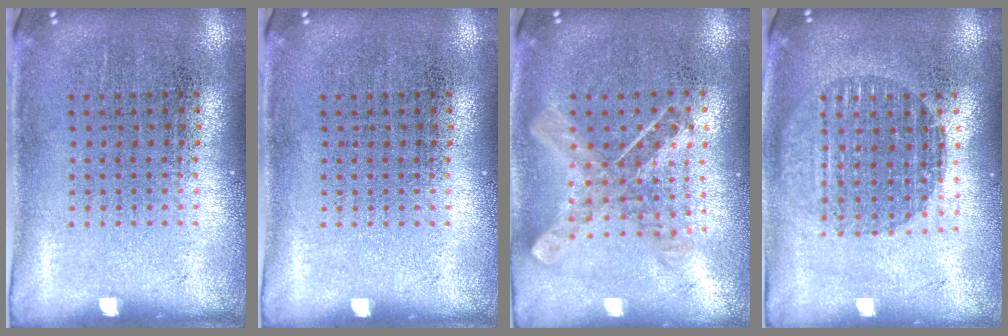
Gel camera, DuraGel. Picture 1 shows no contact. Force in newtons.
{"total": 0.0}
{"total": 0.9, "press": 0.9, "slide": 0.1}
{"total": 1.6, "press": 1.4, "slide": 0.8}